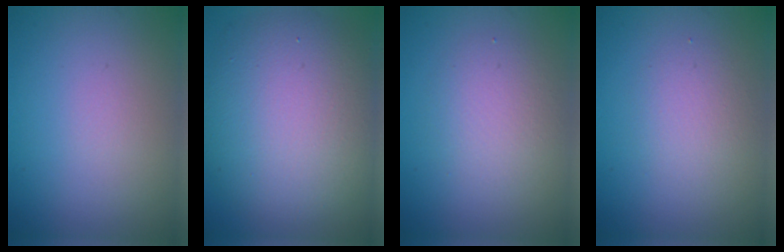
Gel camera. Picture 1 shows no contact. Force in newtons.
{"total": 10.7, "press": 10.6, "slide": 0.5}
{"total": 2.8, "press": 2.8, "slide": 0.1}
{"total": 2.0, "press": 2.0, "slide": 0.1}